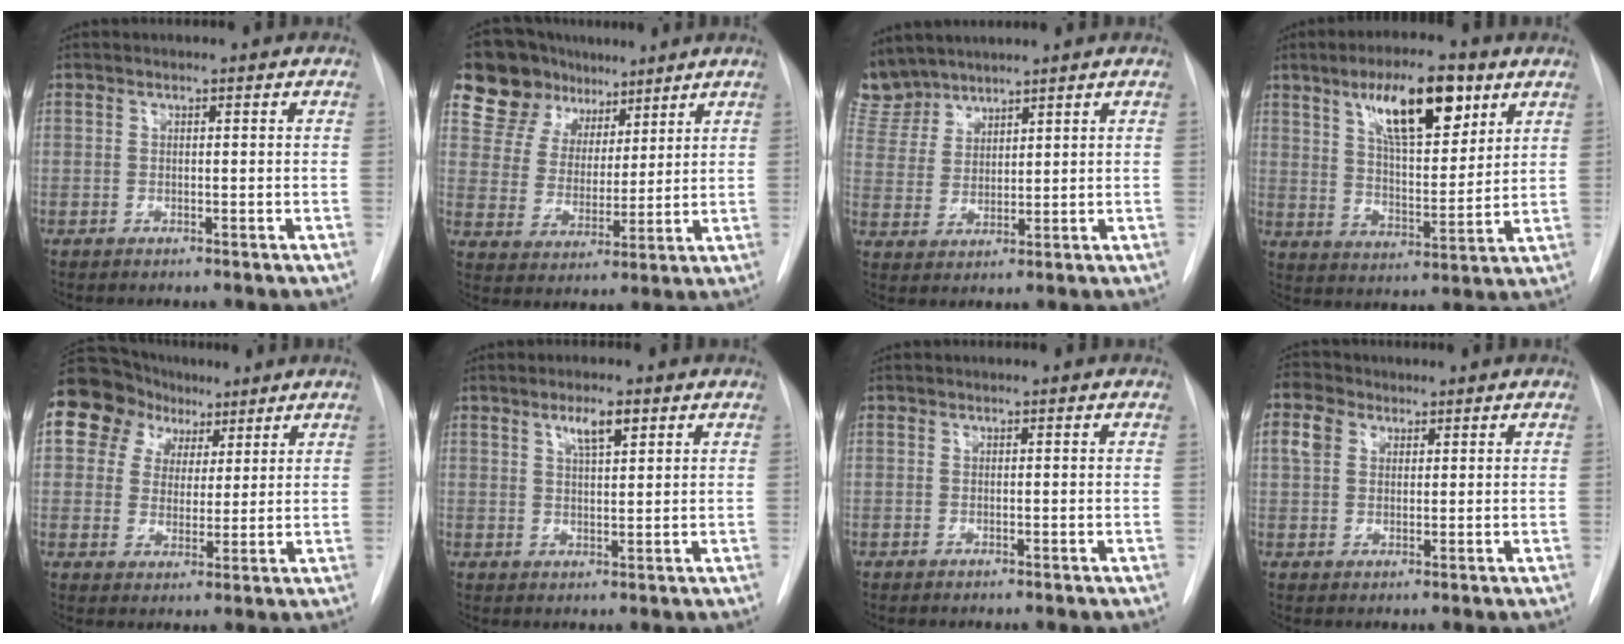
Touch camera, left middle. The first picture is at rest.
{"total": 12.4, "force": [8.6, 7.8, 4.4], "torque": [-0.071, 0.038, 0.153]}
{"total": 7.8, "force": [7.3, 2.8, 0.4], "torque": [-0.015, 0.008, 0.161]}
{"total": 13.3, "force": [7.2, 3.8, 10.6], "torque": [-0.175, 0.006, 0.122]}
{"total": 13.1, "force": [6.4, 10.7, 4.0], "torque": [-0.079, 0.057, 0.115]}
{"total": 3.9, "force": [2.2, 0.8, 3.1], "torque": [-0.055, 0.001, 0.038]}
{"total": 0.0}
{"total": 5.1, "force": [2.2, 3.9, 2.3], "torque": [-0.063, 0.022, 0.043]}